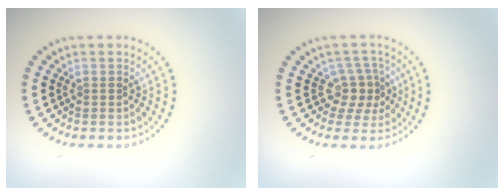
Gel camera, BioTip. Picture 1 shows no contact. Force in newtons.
{"total": 2.9, "press": 2.2, "slide": 1.9}